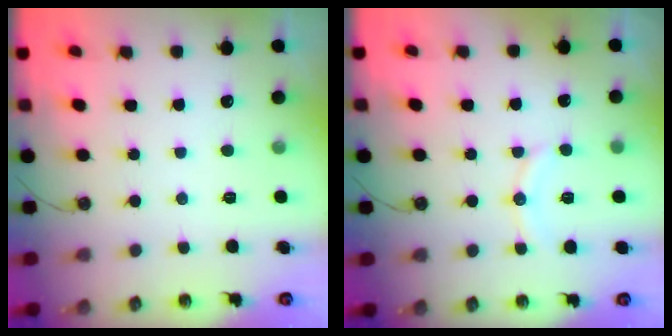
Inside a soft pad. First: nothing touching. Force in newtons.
{"total": 7.9, "press": 7.7, "slide": 1.7}